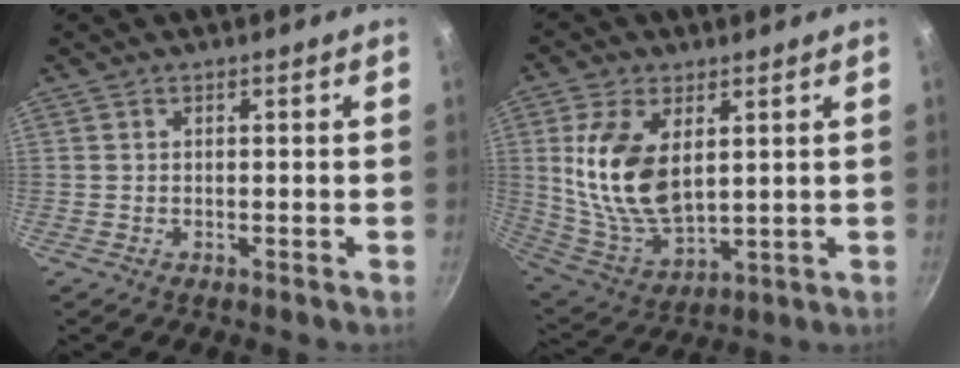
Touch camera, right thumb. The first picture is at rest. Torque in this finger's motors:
{"motor_torque": [0.93, 1.08, 1.80, 0.14, 0.54]}